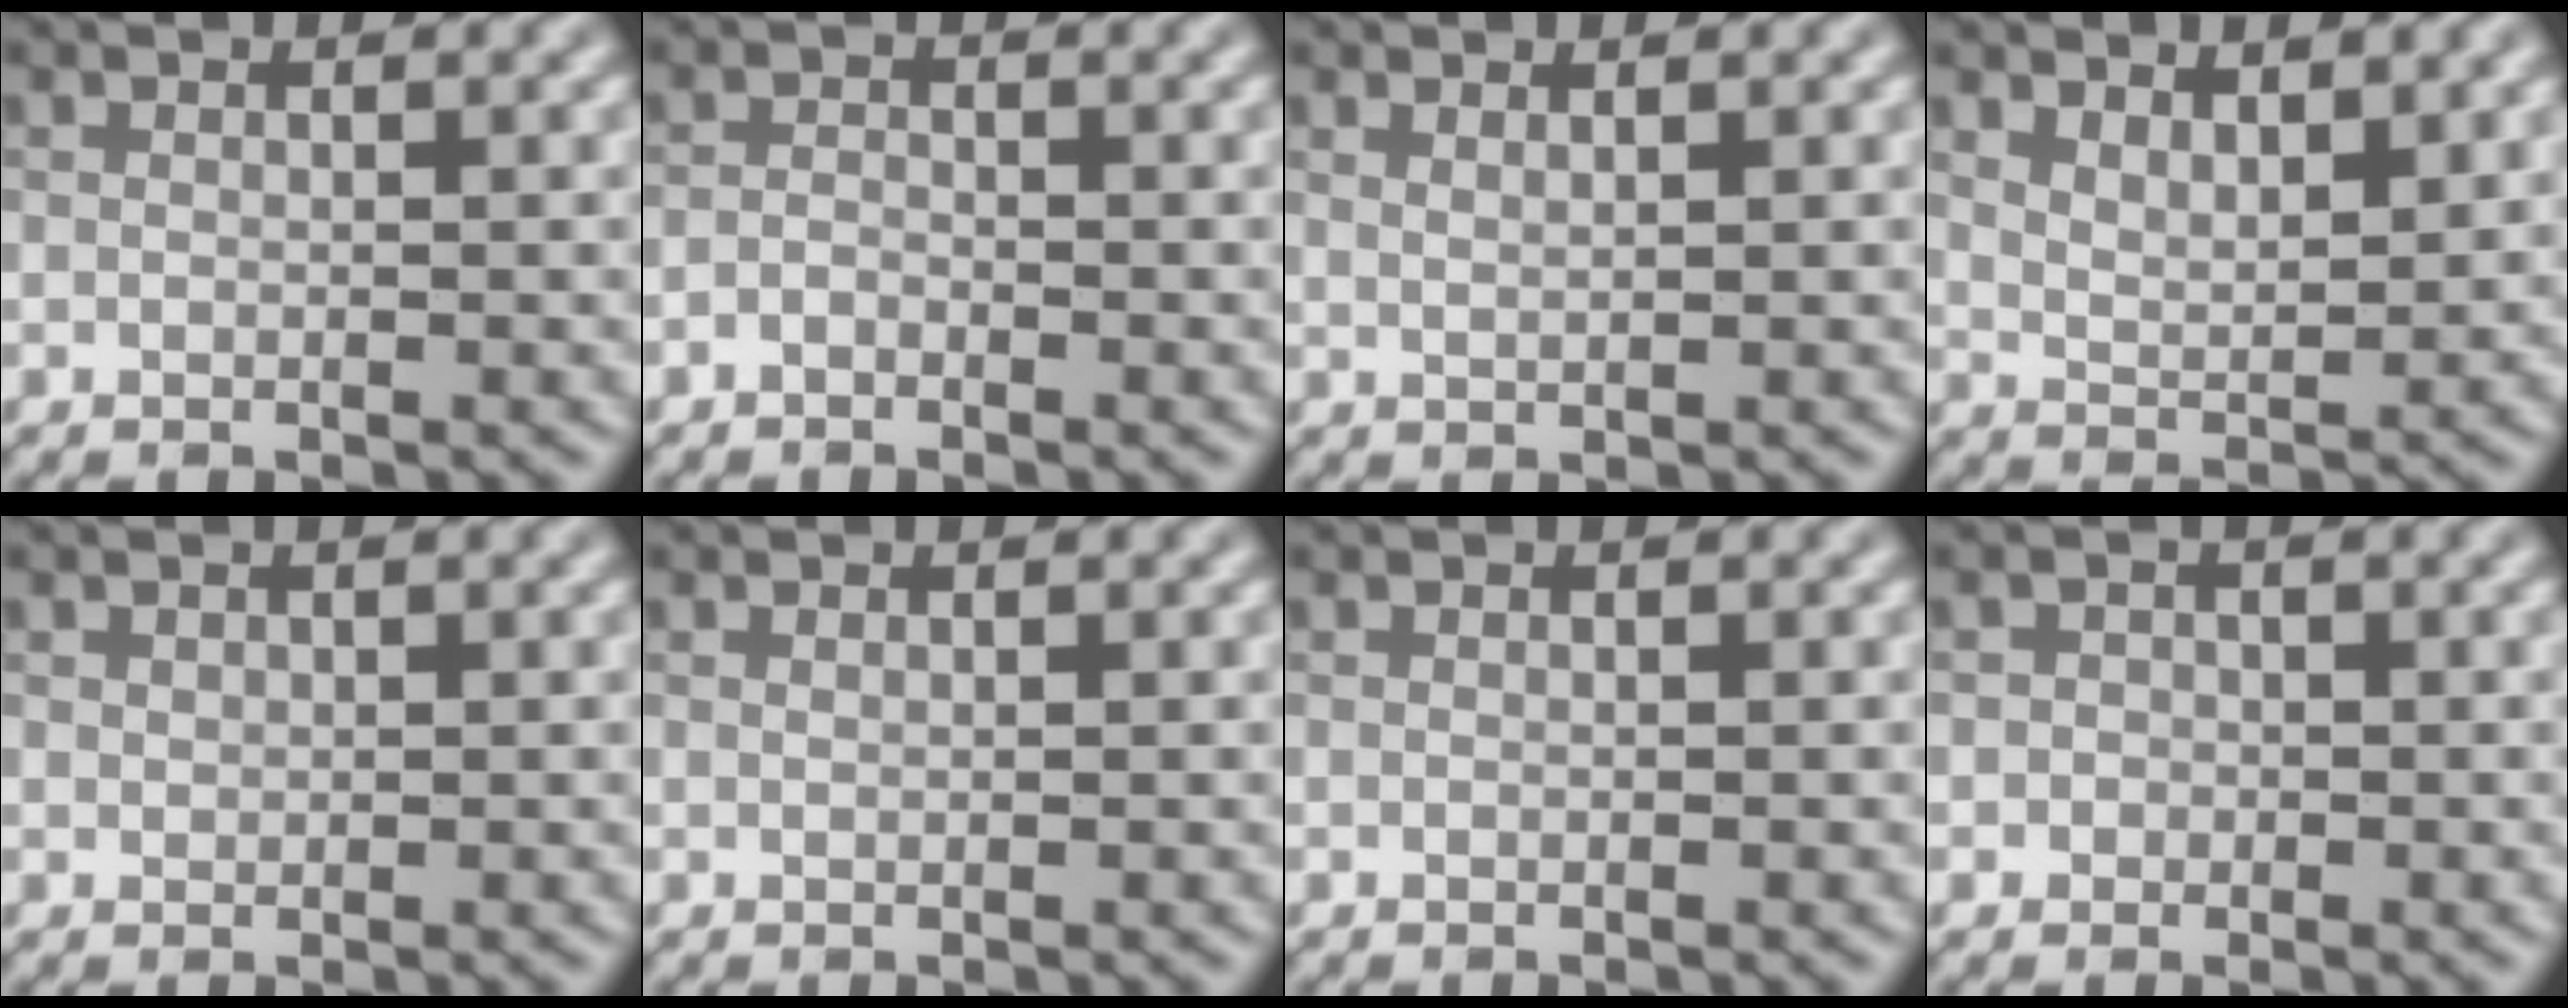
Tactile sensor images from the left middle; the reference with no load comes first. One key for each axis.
{"total": 0.9, "fx": -0.7, "fy": 0.4, "fz": 0.4, "tx": -0.008, "ty": 0.001, "tz": -0.016}
{"total": 0.9, "fx": 0.7, "fy": 0.3, "fz": 0.5, "tx": -0.008, "ty": -0.001, "tz": 0.010}
{"total": 3.8, "fx": 2.9, "fy": 1.4, "fz": 1.9, "tx": -0.035, "ty": -0.002, "tz": 0.053}
{"total": 0.6, "fx": 0.4, "fy": 0.5, "fz": 0.1, "tx": 0.001, "ty": -0.002, "tz": 0.009}
{"total": 0.0}
{"total": 0.0}
{"total": 1.2, "fx": -0.1, "fy": 1.2, "fz": 0.2, "tx": 0.014, "ty": -0.001, "tz": -0.009}